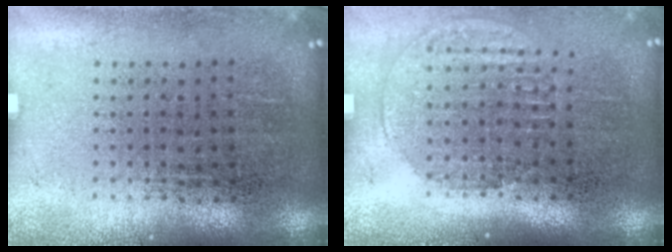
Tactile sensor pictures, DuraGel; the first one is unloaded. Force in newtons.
{"total": 1.4, "press": 1.2, "slide": 0.7}